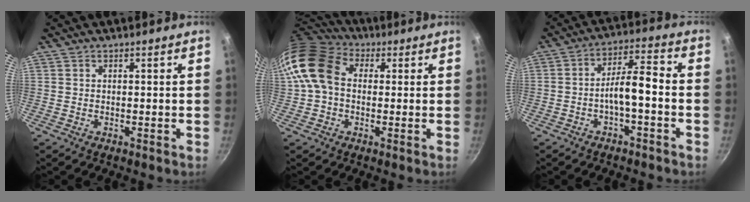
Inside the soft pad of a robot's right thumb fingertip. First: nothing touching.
{"total": 13.4, "force": [1.3, 10.3, 8.5], "torque": [-0.147, 0.027, 0.008]}
{"total": 7.2, "force": [-2.4, 2.2, 6.4], "torque": [-0.114, 0.043, -0.041]}